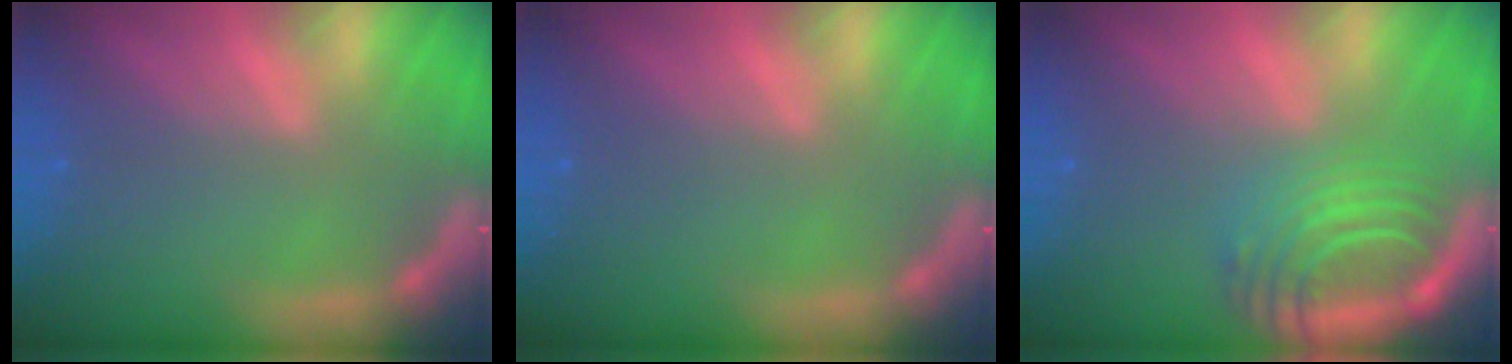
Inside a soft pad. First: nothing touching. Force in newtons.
{"total": 0.0}
{"total": 7.5}